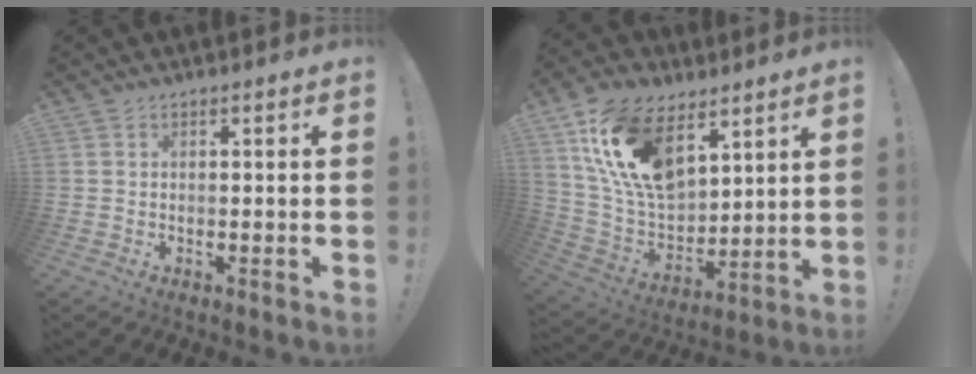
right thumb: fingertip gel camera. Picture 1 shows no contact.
{"total": 20.0, "force": [10.1, 12.1, 12.3], "torque": [-0.242, -0.056, 0.184]}